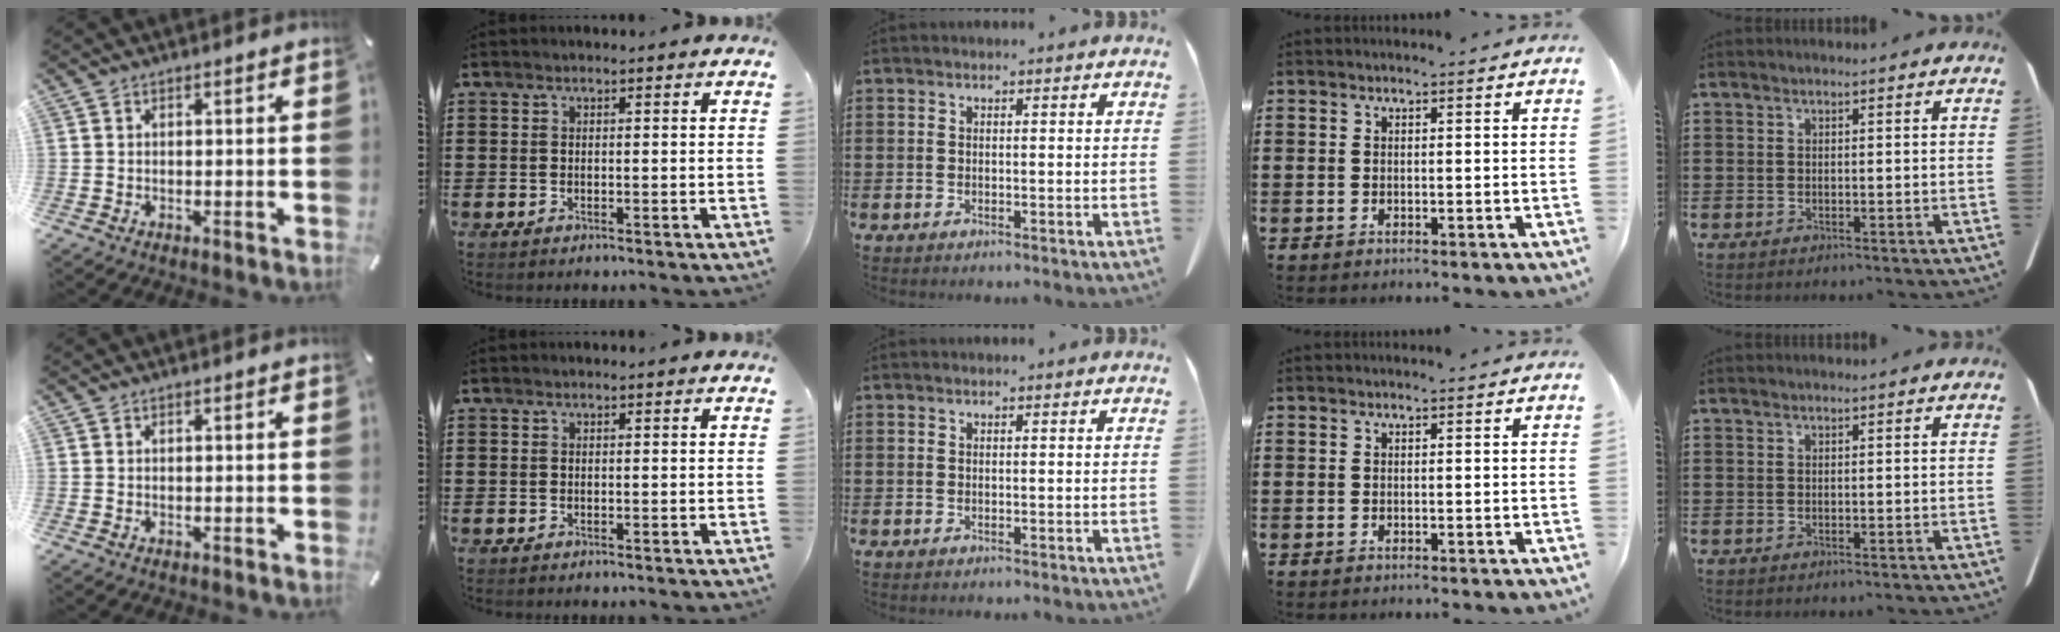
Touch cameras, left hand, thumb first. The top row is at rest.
{}